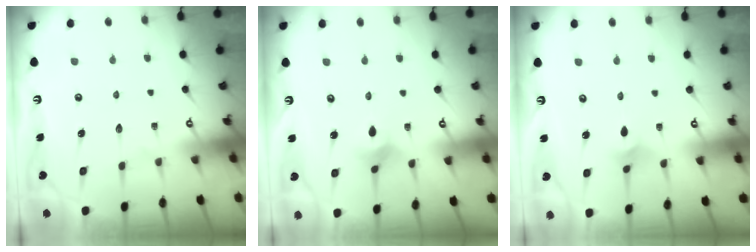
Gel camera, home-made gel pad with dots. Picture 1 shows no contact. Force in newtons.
{"total": 3.6, "press": 3.5, "slide": 0.8}
{"total": 2.9, "press": 2.8, "slide": 0.7}